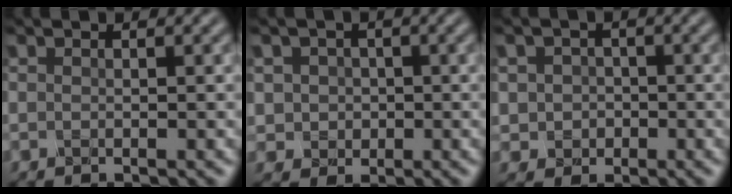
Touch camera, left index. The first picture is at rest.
{"total": 2.5, "force": [0.3, 2.4, 0.8], "torque": [-0.005, 0.004, 0.003]}
{"total": 2.5, "force": [-0.1, 2.4, 0.7], "torque": [0.007, -0.001, -0.009]}